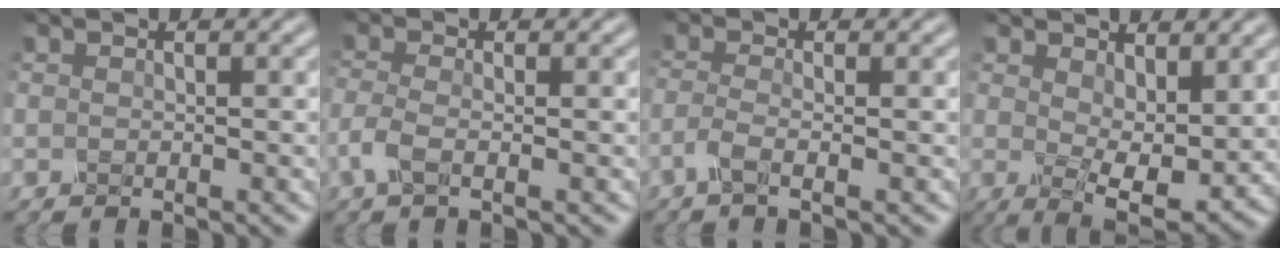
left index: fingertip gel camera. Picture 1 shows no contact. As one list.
[{"total": 1.5, "force": [-1.1, 0.1, 1.1], "torque": [-0.047, -0.002, -0.013]}, {"total": 1.7, "force": [-1.3, 0.1, 1.0], "torque": [-0.037, -0.004, -0.022]}, {"total": 5.3, "force": [1.1, 2.1, 4.8], "torque": [-0.097, -0.012, 0.041]}]